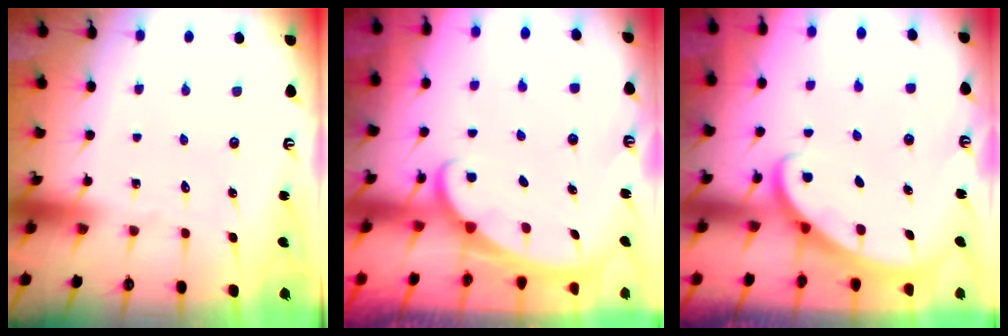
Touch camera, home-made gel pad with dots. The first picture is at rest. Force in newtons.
{"total": 1.7, "press": 1.7, "slide": 0.1}
{"total": 2.7, "press": 2.7, "slide": 0.2}